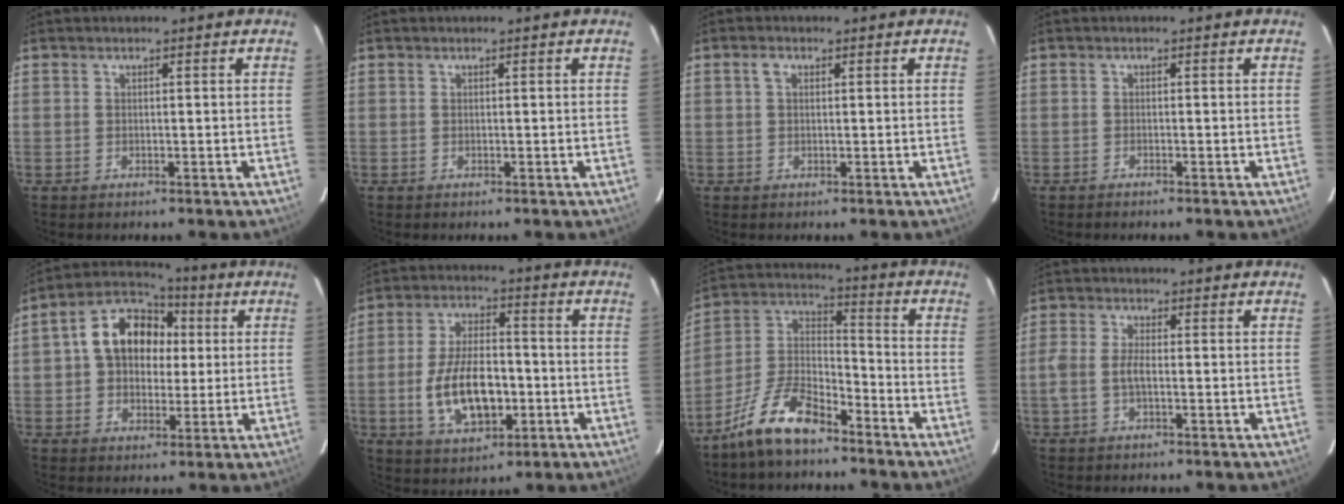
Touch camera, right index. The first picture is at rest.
{"total": 0.0}
{"total": 1.3, "force": [0.5, 0.9, 0.9], "torque": [-0.017, 0.006, 0.006]}
{"total": 0.8, "force": [-0.8, 0.0, 0.2], "torque": [-0.005, -0.002, -0.015]}
{"total": 12.0, "force": [1.7, 9.2, 7.5], "torque": [-0.152, 0.041, 0.026]}
{"total": 13.3, "force": [-3.1, 6.8, 11.0], "torque": [-0.220, 0.003, -0.043]}
{"total": 12.7, "force": [-8.9, 4.9, 7.6], "torque": [-0.166, 0.025, -0.172]}
{"total": 3.3, "force": [-1.0, 1.2, 3.0], "torque": [-0.066, 0.004, -0.021]}